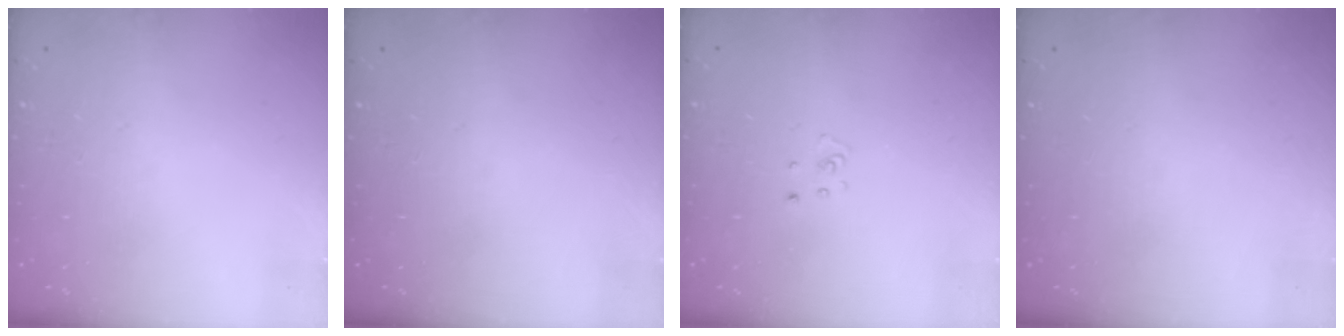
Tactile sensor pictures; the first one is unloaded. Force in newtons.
{"total": 0.0}
{"total": 2.6, "press": 2.6, "slide": 0.3}
{"total": 0.0}